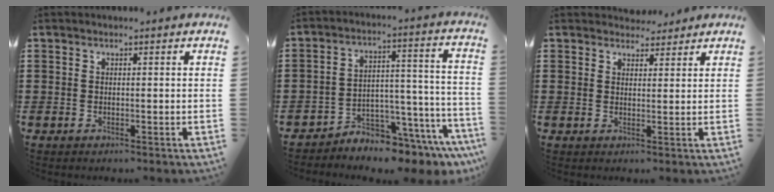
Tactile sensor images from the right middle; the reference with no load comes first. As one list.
[{"total": 5.3, "force": [-5.2, 0.9, 0.4], "torque": [-0.013, 0.002, -0.106]}, {"total": 2.8, "force": [2.6, 0.7, -0.3], "torque": [0.006, -0.008, 0.050]}]